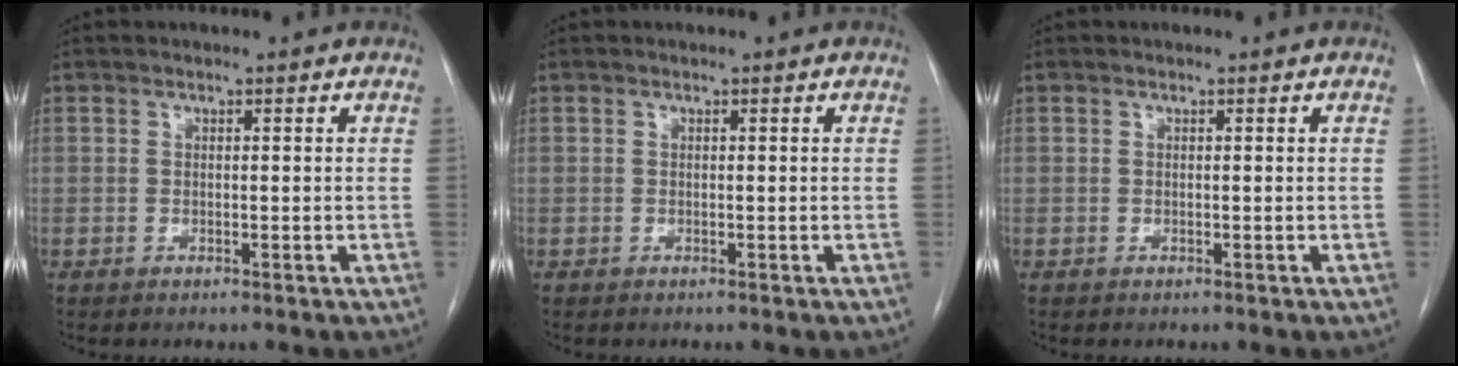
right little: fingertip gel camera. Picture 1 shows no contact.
{"total": 0.0}
{"total": 0.0}